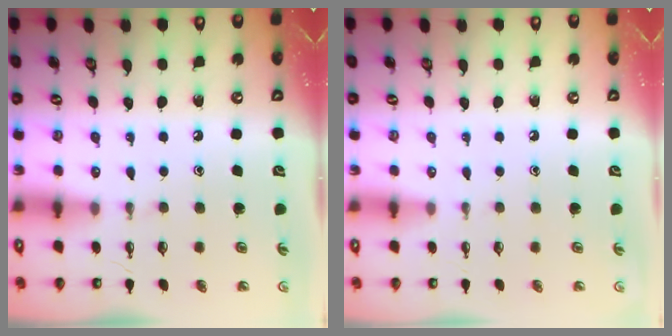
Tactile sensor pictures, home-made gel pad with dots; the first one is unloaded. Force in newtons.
{"total": 0.0}